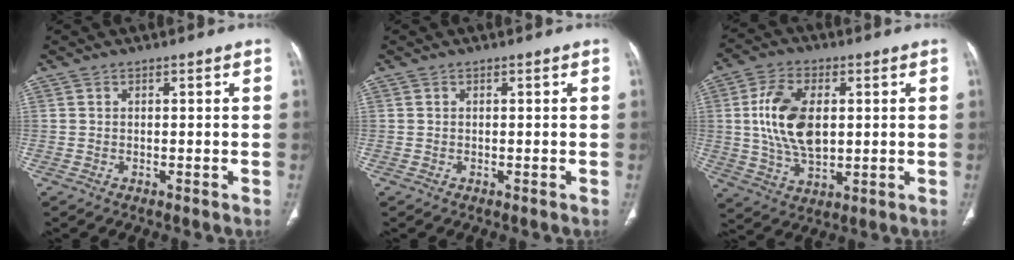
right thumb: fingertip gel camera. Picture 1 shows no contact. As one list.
[{"total": 0.0}, {"total": 13.6, "force": [1.8, 8.1, 10.8], "torque": [-0.196, -0.004, 0.037]}]